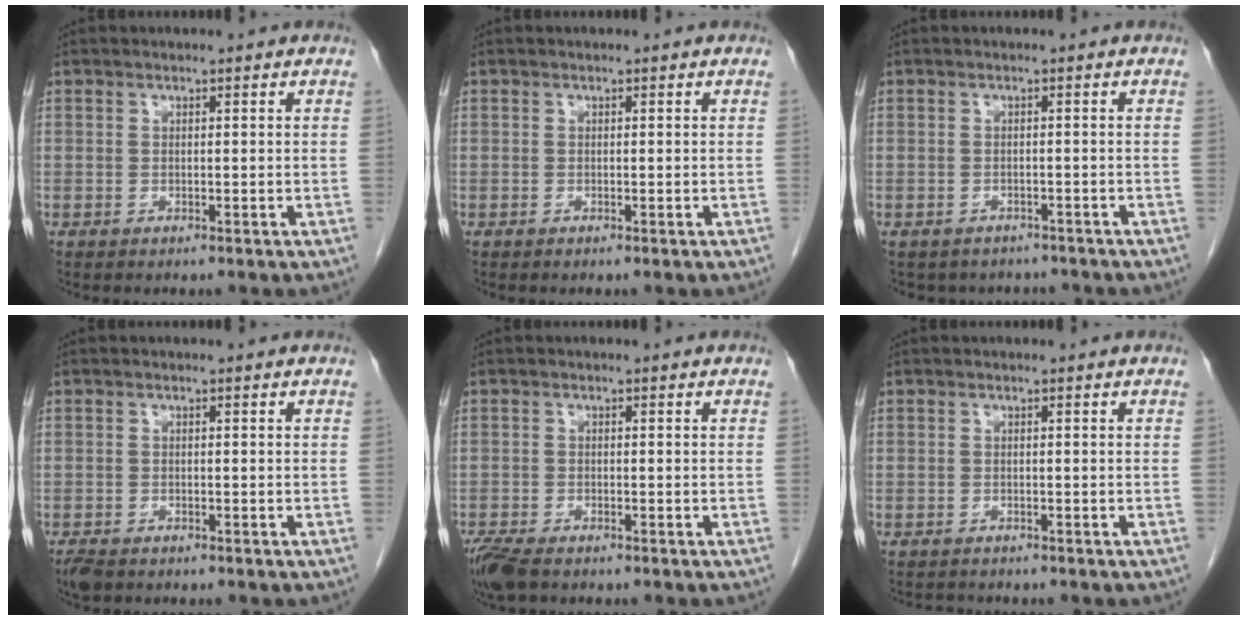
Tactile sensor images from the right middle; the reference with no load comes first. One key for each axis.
{"total": 0.0}
{"total": 5.7, "fx": -5.0, "fy": 2.7, "fz": 0.3, "tx": 0.002, "ty": 0.010, "tz": -0.056}
{"total": 2.5, "fx": -1.9, "fy": 1.1, "fz": 1.2, "tx": -0.028, "ty": -0.005, "tz": -0.031}
{"total": 5.0, "fx": -3.8, "fy": 1.7, "fz": 2.8, "tx": -0.059, "ty": -0.012, "tz": -0.068}
{"total": 1.6, "fx": -1.5, "fy": 0.5, "fz": -0.1, "tx": -0.001, "ty": -0.004, "tz": -0.023}